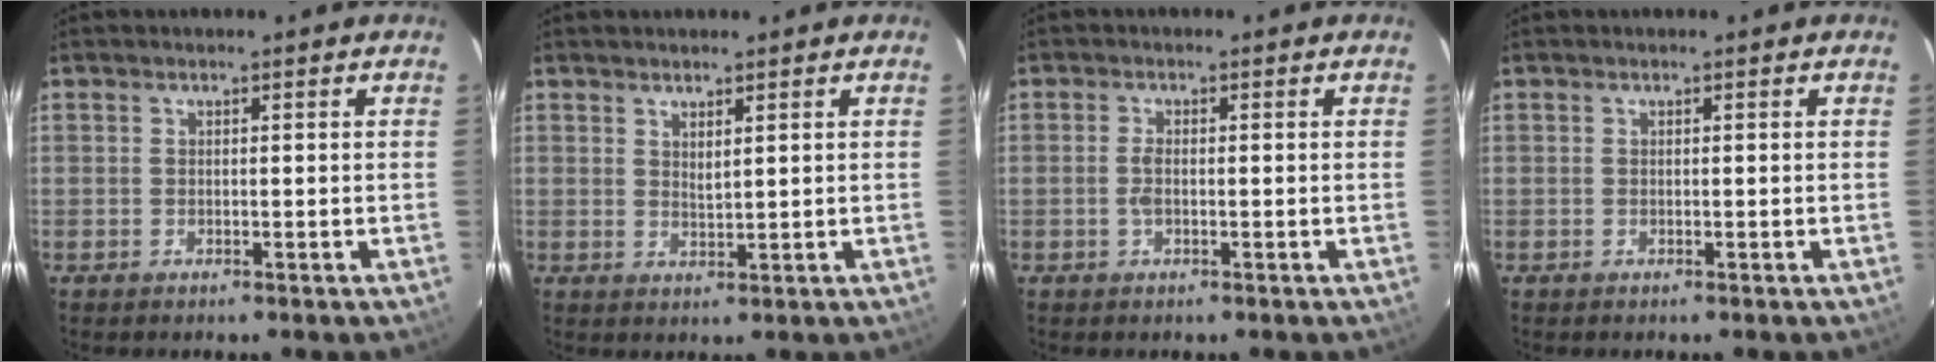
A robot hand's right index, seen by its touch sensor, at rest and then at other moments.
{"total": 1.9, "force": [1.3, 0.5, 1.3], "torque": [-0.022, -0.003, 0.023]}
{"total": 2.0, "force": [-0.4, 0.8, 1.7], "torque": [-0.038, 0.001, -0.008]}
{"total": 0.0}